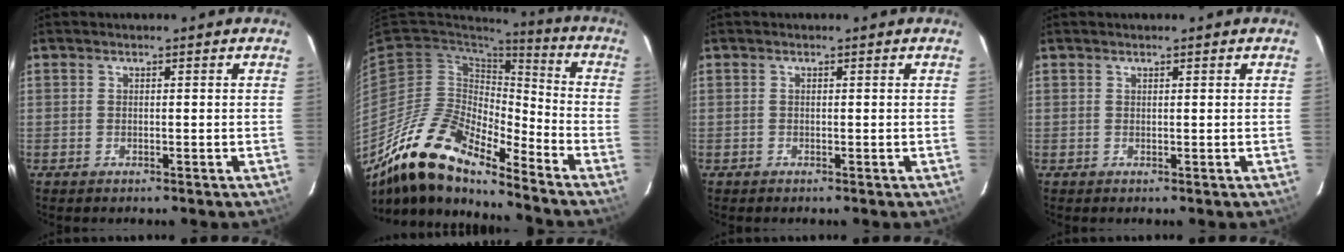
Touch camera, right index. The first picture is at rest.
{"total": 17.4, "force": [-14.3, 4.1, 8.9], "torque": [-0.154, -0.015, -0.282]}
{"total": 0.0}
{"total": 0.5, "force": [0.5, 0.2, 0.0], "torque": [-0.002, 0.001, 0.009]}